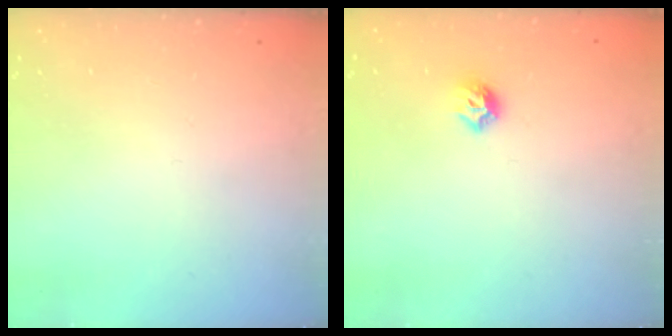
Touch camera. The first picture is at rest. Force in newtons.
{"total": 6.4, "press": 6.3, "slide": 0.9}